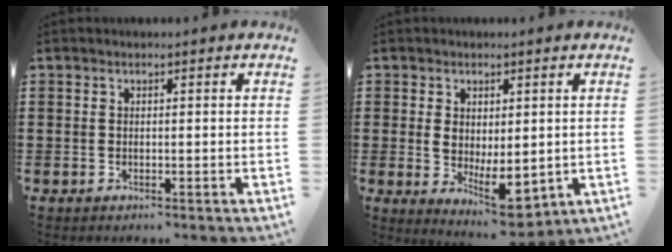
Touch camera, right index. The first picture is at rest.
{"total": 5.7, "force": [-0.1, 3.4, 4.6], "torque": [-0.080, 0.009, 0.000]}